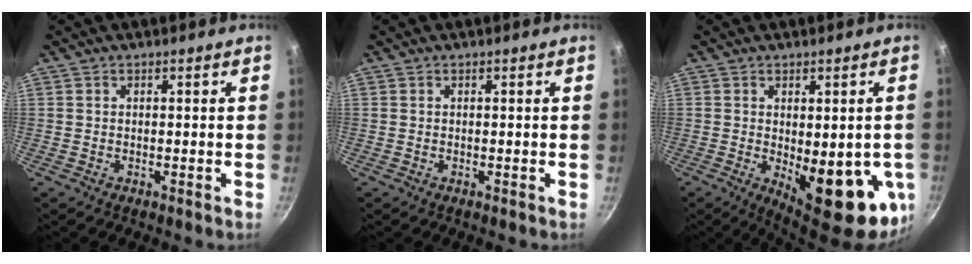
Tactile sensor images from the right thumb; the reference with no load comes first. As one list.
[{"total": 0.0}, {"total": 17.6, "force": [-3.5, 7.4, 15.6], "torque": [-0.167, -0.025, -0.030]}]